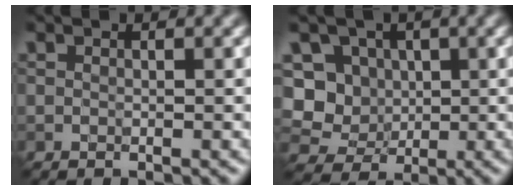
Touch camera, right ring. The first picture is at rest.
{"total": 6.8, "force": [0.6, 6.3, 2.6], "torque": [-0.044, 0.020, -0.012]}